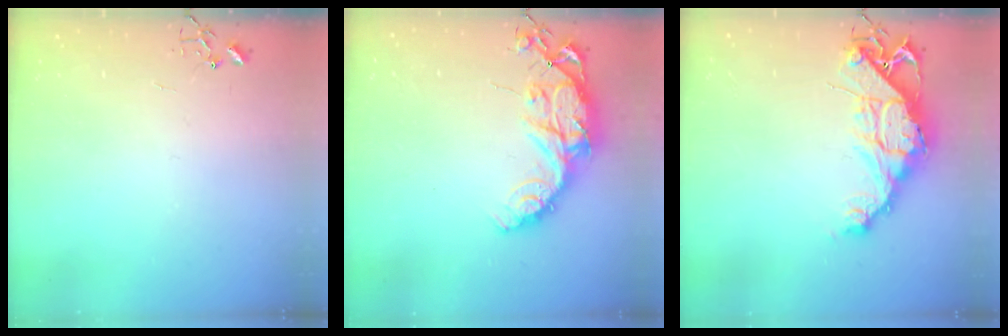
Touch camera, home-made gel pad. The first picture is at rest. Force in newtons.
{"total": 14.9, "press": 14.8, "slide": 1.3}
{"total": 14.7, "press": 14.6, "slide": 1.4}